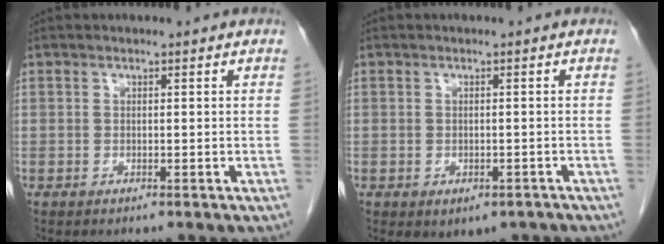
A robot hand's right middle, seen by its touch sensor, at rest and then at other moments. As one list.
[{"total": 4.8, "force": [-3.2, 3.1, 2.0], "torque": [-0.012, 0.006, -0.035]}]